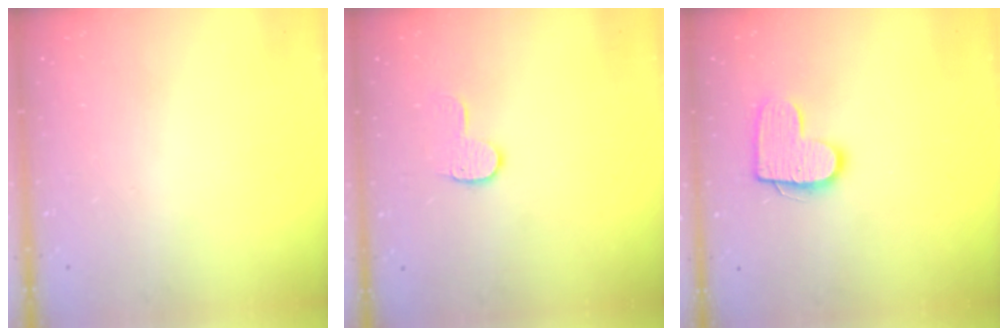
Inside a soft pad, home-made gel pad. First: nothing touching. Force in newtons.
{"total": 6.9, "press": 6.9, "slide": 0.1}
{"total": 11.8, "press": 11.8, "slide": 0.6}